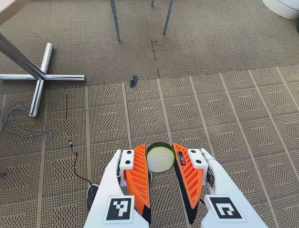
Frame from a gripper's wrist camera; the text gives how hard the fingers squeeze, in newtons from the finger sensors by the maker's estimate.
{"total": 7.8, "left": 7.7, "right": 8.0}